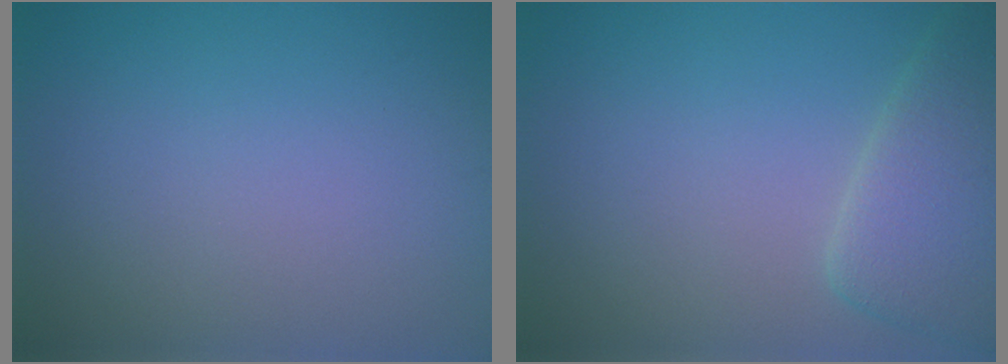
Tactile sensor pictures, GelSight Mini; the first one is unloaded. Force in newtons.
{"total": 4.9, "press": 4.9, "slide": 0.4}